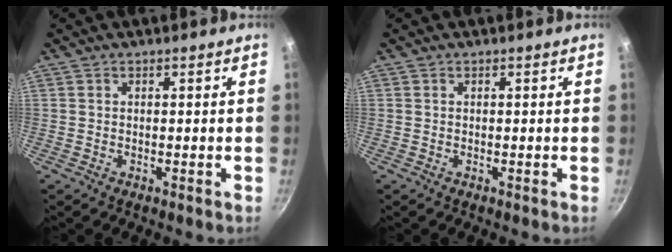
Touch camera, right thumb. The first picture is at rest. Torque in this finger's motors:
{"motor_torque": [-0.13, 0.12, -0.01, 0.01, 0.00]}